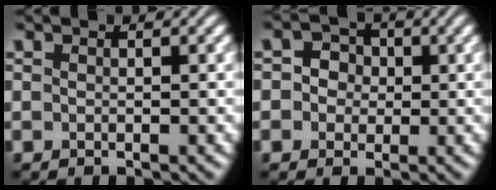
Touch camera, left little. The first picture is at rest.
{"total": 2.8, "force": [0.3, 2.6, 1.1], "torque": [-0.001, 0.008, -0.011]}